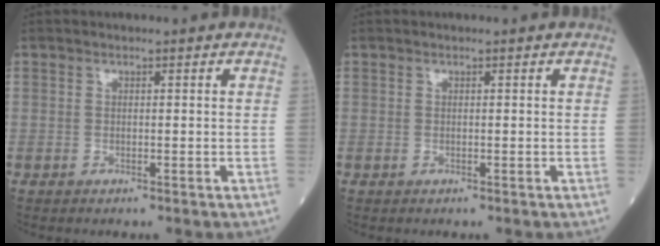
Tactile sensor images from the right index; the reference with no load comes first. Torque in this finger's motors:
{"motor_torque": [0.02, 0.01, 0.00, -0.01]}